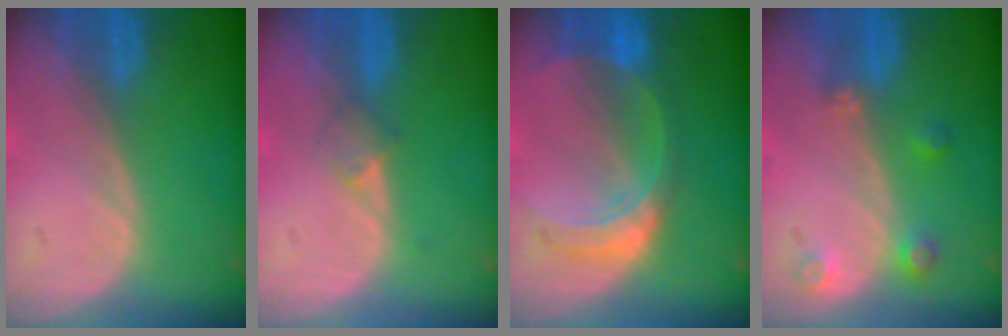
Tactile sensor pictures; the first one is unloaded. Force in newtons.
{"total": 2.1, "press": 1.8, "slide": 1.0}
{"total": 7.5, "press": 6.6, "slide": 3.7}
{"total": 3.4, "press": 3.1, "slide": 1.4}